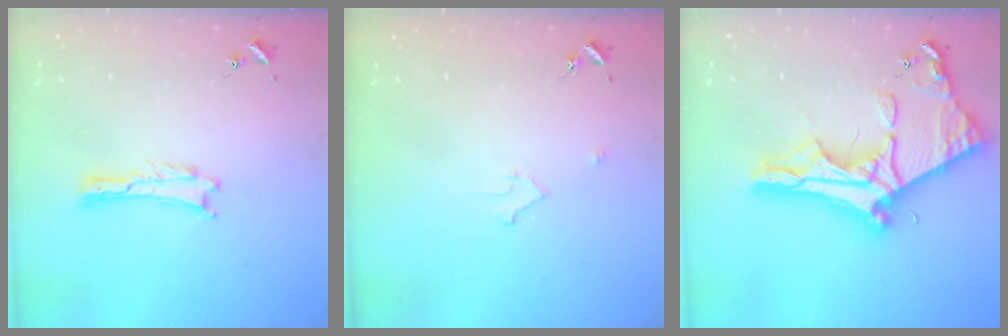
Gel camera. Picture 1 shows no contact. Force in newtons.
{"total": 2.2, "press": 2.2, "slide": 0.2}
{"total": 12.1, "press": 12.0, "slide": 1.4}